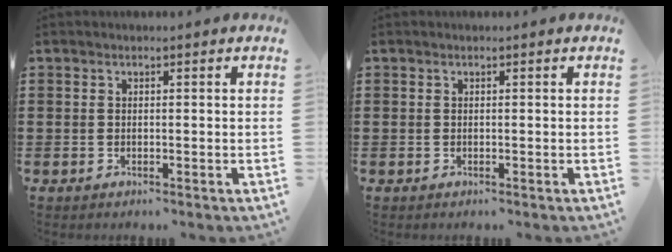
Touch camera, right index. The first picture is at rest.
{"total": 0.0}